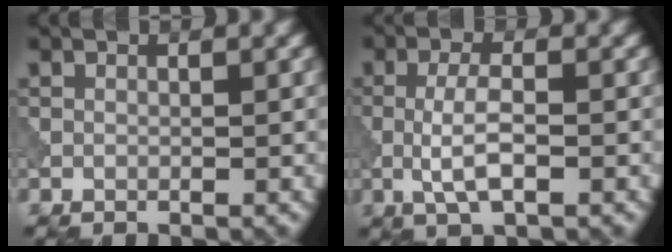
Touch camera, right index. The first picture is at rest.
{"total": 3.6, "force": [-0.7, 1.0, 3.3], "torque": [-0.071, -0.001, -0.018]}